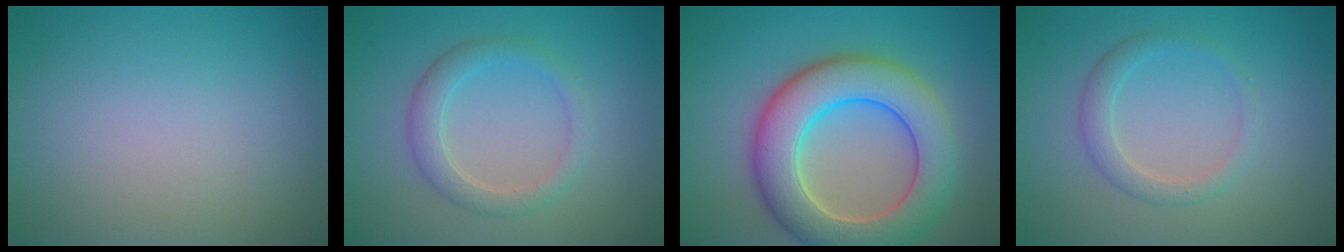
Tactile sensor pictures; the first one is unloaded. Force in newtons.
{"total": 2.8, "press": 2.8, "slide": 0.3}
{"total": 9.0, "press": 9.0, "slide": 0.5}
{"total": 2.0, "press": 2.0, "slide": 0.1}